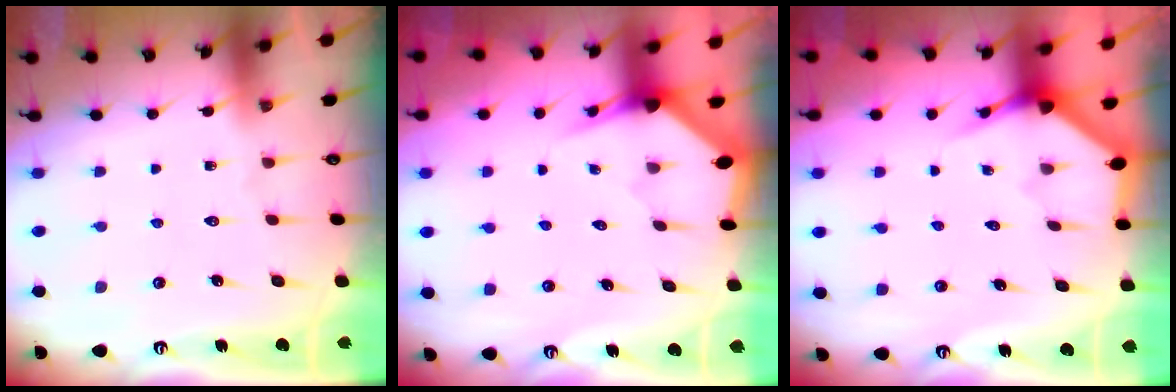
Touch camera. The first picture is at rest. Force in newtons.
{"total": 2.8, "press": 2.8, "slide": 0.1}
{"total": 3.5, "press": 3.5, "slide": 0.2}